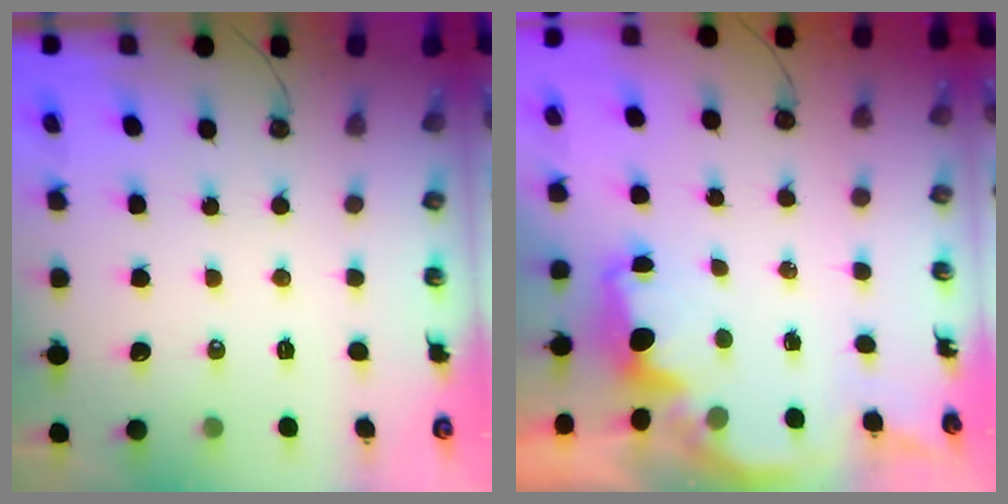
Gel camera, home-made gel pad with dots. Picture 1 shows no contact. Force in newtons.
{"total": 1.8, "press": 1.7, "slide": 0.5}